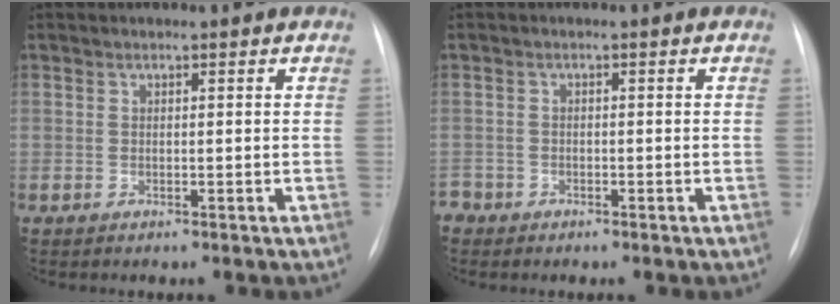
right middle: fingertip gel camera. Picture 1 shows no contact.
{"total": 2.2, "force": [-1.6, 1.6, 0.0], "torque": [-0.003, 0.005, -0.031]}